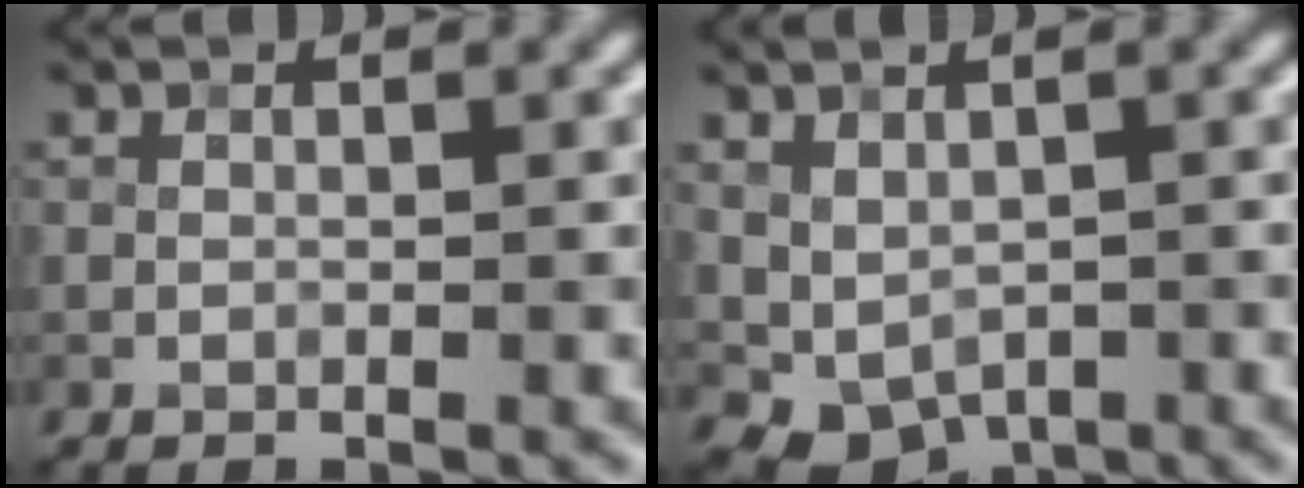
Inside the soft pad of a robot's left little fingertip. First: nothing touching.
{"total": 3.0, "force": [0.0, 2.3, 2.0], "torque": [-0.033, -0.014, 0.012]}